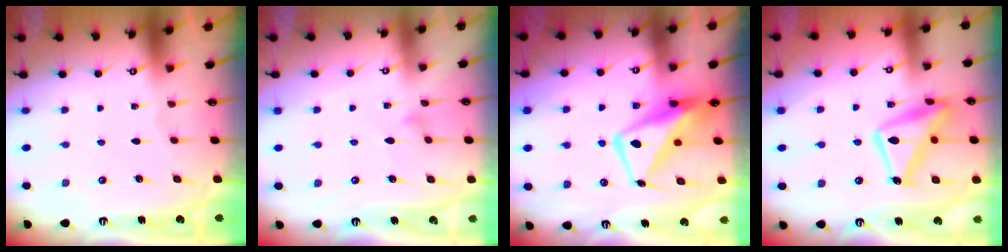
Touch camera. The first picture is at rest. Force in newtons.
{"total": 8.5, "press": 8.4, "slide": 0.6}
{"total": 11.9, "press": 11.8, "slide": 1.3}
{"total": 15.1, "press": 15.0, "slide": 1.3}